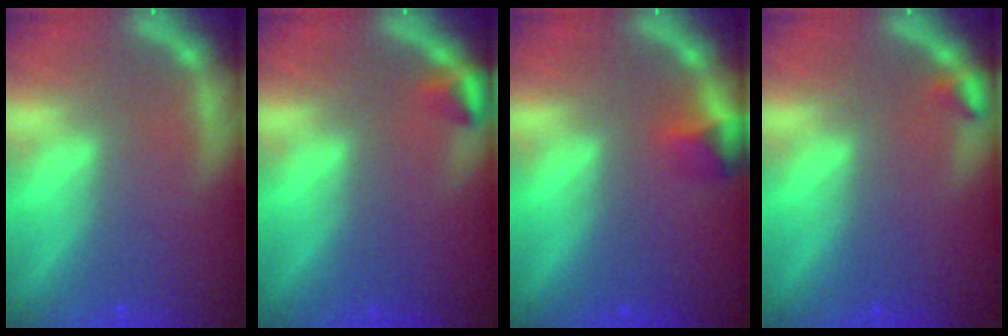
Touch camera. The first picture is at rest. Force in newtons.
{"total": 1.5}
{"total": 1.9}
{"total": 0.9}